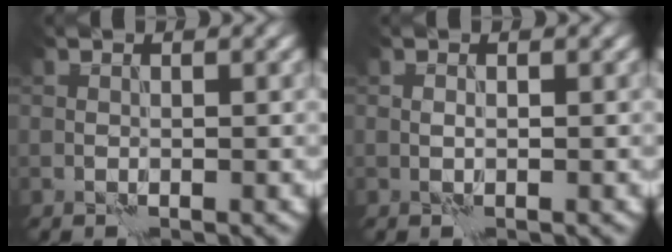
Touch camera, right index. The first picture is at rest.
{"total": 0.0}